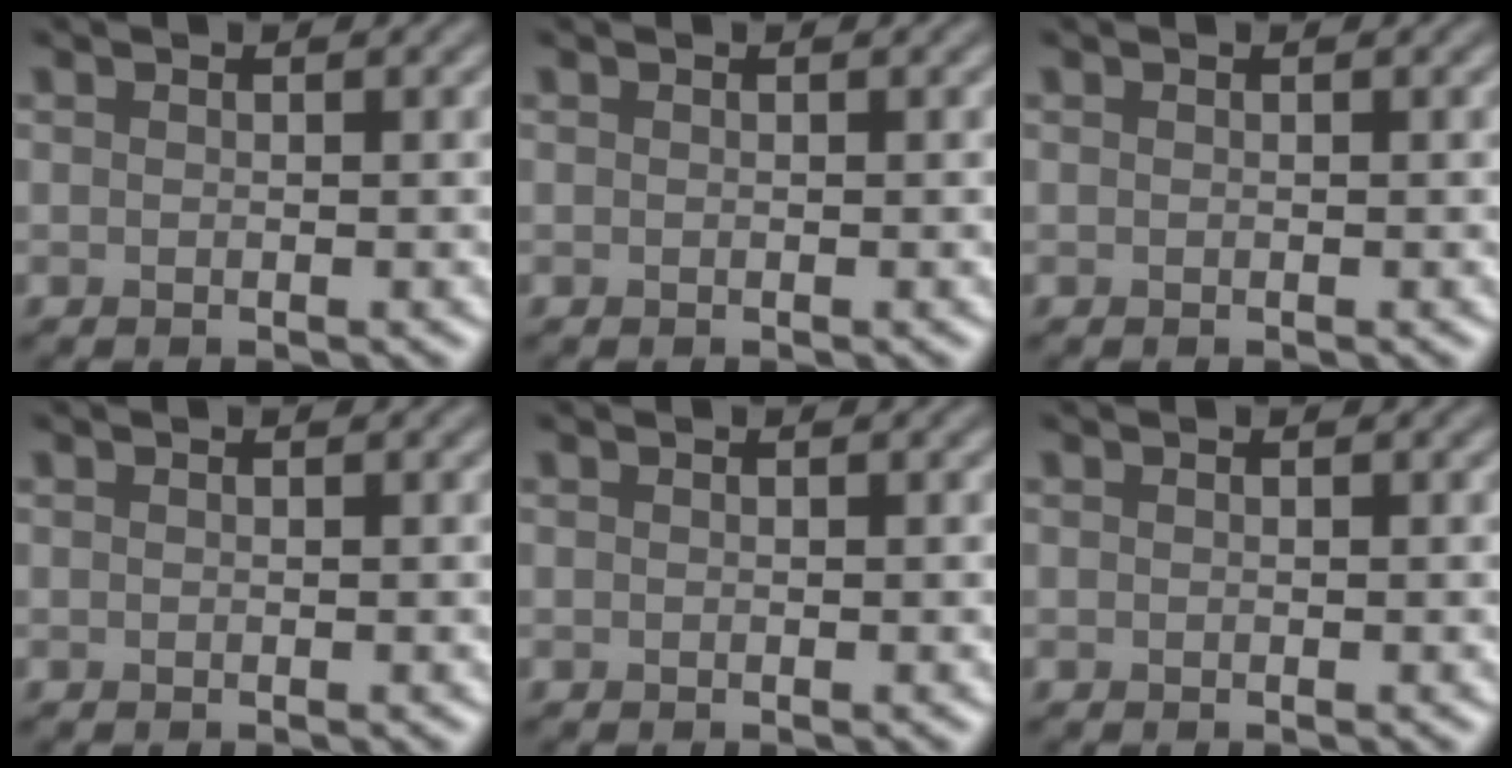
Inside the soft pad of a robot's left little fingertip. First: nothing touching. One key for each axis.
{"total": 0.0}
{"total": 0.0}
{"total": 0.0}
{"total": 0.0}
{"total": 0.0}